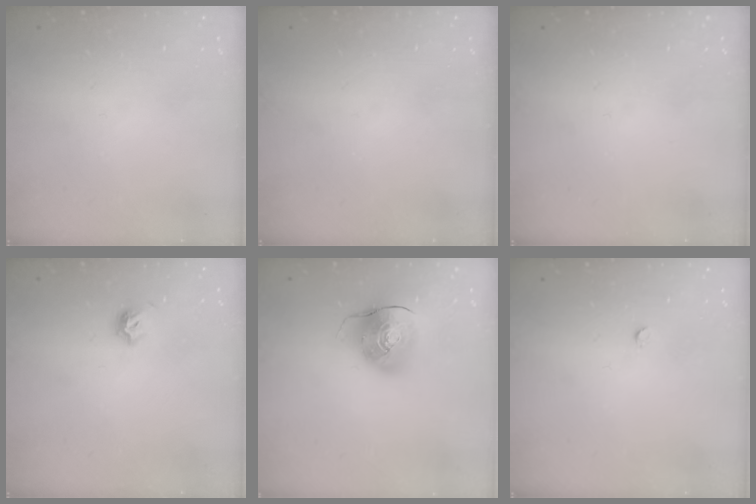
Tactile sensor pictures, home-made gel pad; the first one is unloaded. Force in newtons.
{"total": 0.0}
{"total": 0.0}
{"total": 4.3, "press": 4.2, "slide": 1.2}
{"total": 10.6, "press": 10.5, "slide": 1.8}
{"total": 2.4, "press": 2.4, "slide": 0.3}